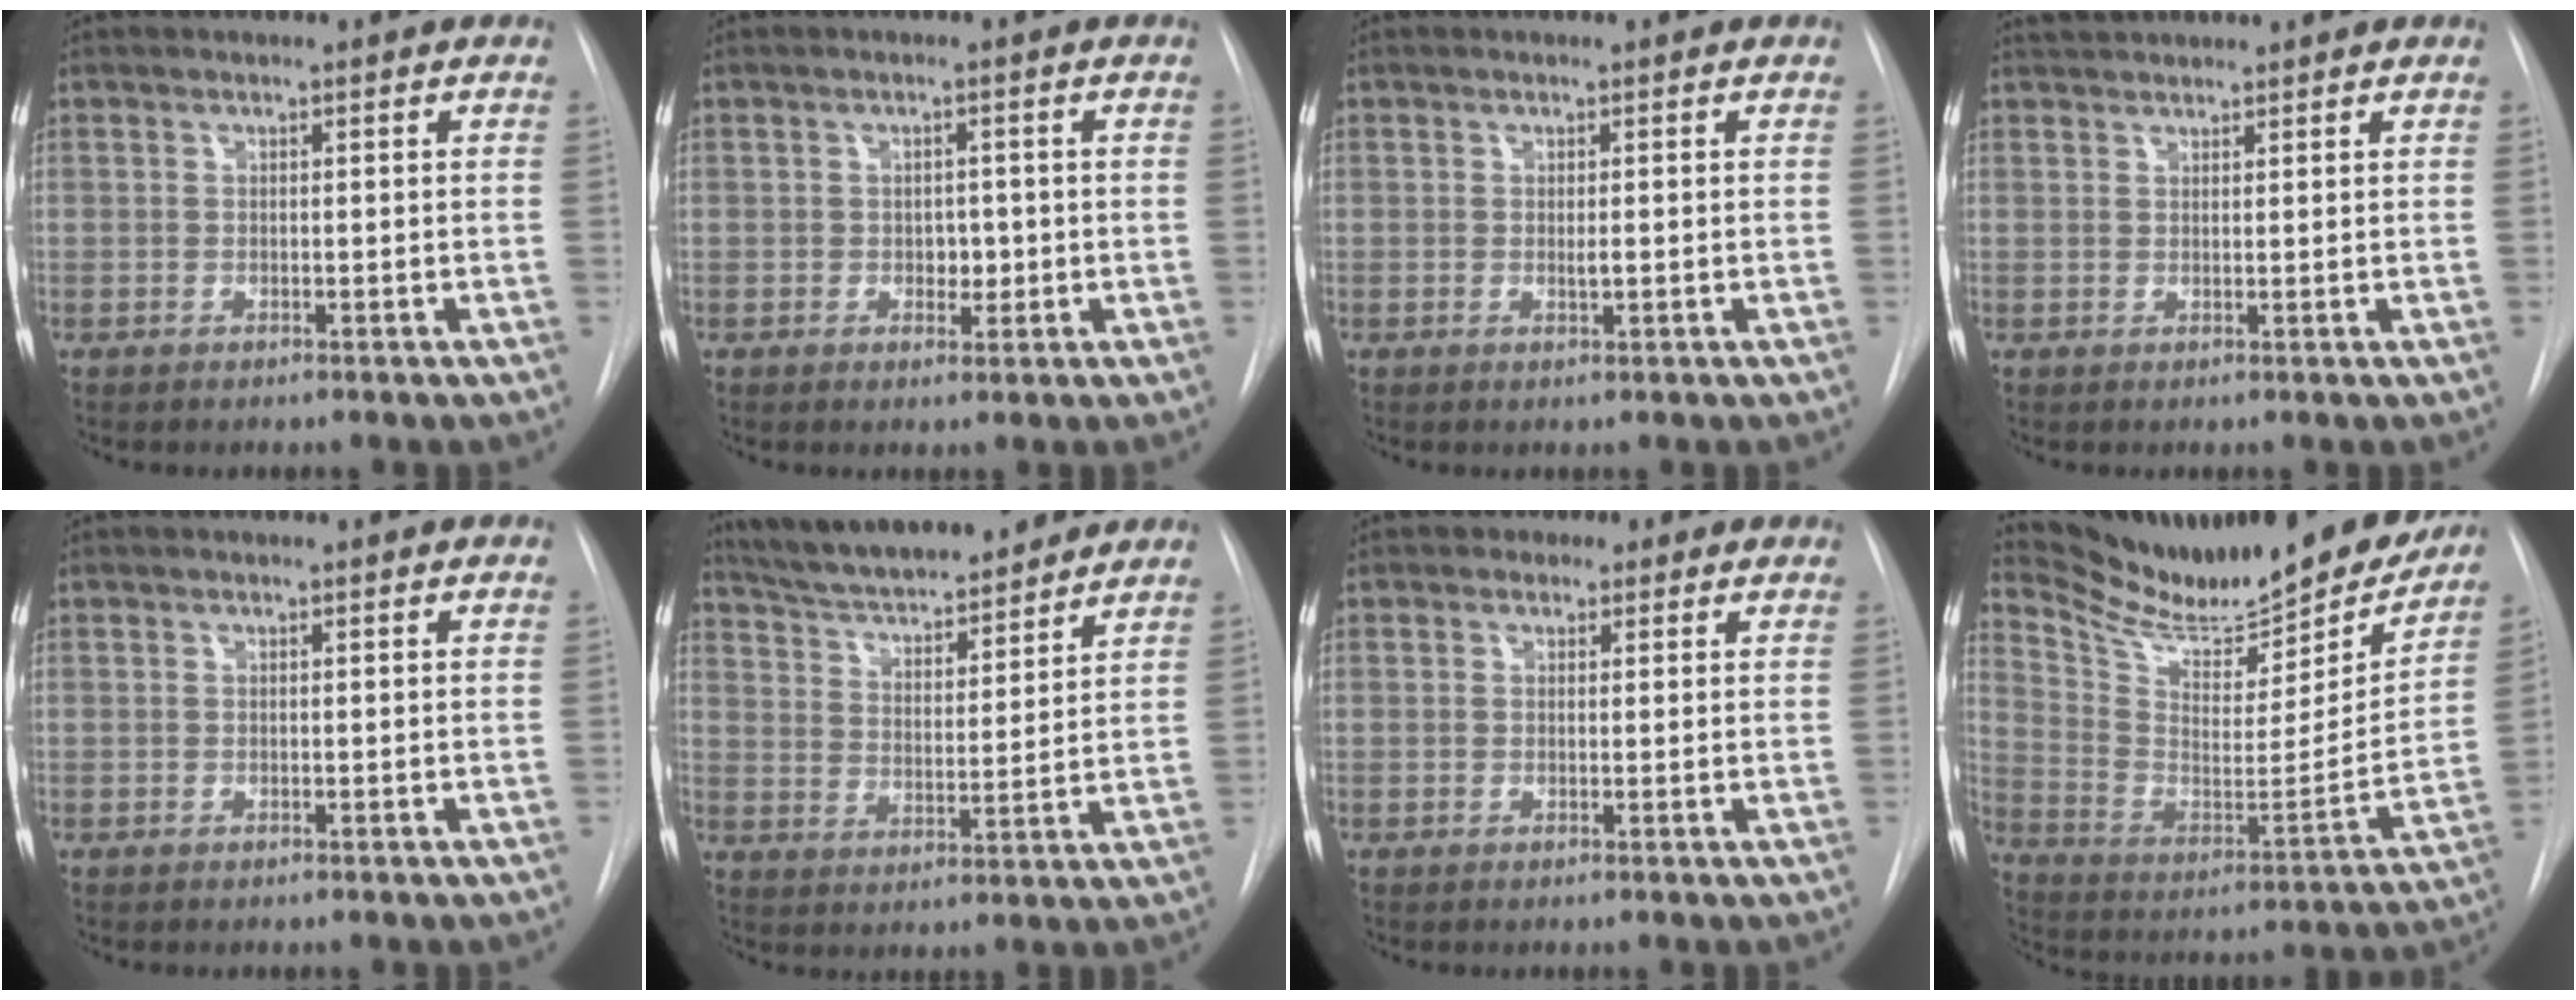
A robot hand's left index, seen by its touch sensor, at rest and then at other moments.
{"total": 2.2, "force": [-0.6, 1.5, 1.6], "torque": [-0.019, -0.003, -0.006]}
{"total": 0.8, "force": [-0.2, 0.1, 0.8], "torque": [-0.016, -0.008, -0.004]}
{"total": 3.2, "force": [3.0, 0.5, 0.8], "torque": [-0.015, 0.028, 0.054]}
{"total": 0.0}
{"total": 17.5, "force": [15.7, 3.0, 7.1], "torque": [-0.119, 0.010, 0.245]}
{"total": 2.7, "force": [1.4, 2.1, 1.0], "torque": [-0.014, 0.010, 0.015]}
{"total": 24.5, "force": [22.3, 5.2, 8.5], "torque": [-0.141, -0.062, 0.327]}